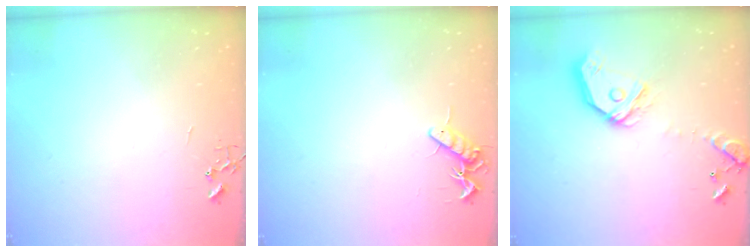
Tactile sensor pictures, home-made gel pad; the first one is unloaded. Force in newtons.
{"total": 8.1, "press": 8.1, "slide": 0.8}
{"total": 15.9, "press": 15.7, "slide": 2.2}